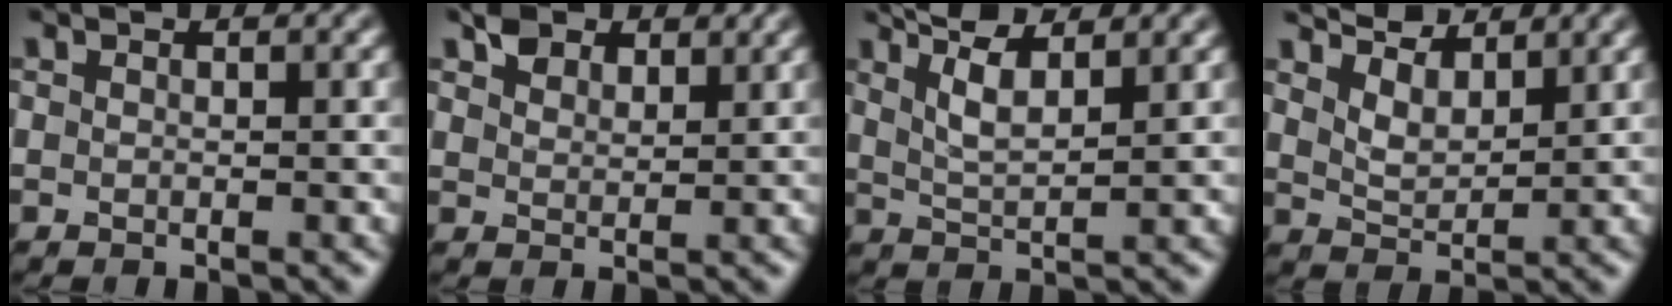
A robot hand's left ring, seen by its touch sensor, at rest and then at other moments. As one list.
[{"total": 2.6, "force": [1.9, 1.5, 0.9], "torque": [-0.020, 0.003, 0.035]}, {"total": 4.8, "force": [3.5, 1.1, 3.1], "torque": [-0.057, 0.016, 0.057]}, {"total": 4.4, "force": [3.8, 1.5, 1.9], "torque": [-0.044, 0.001, 0.059]}]